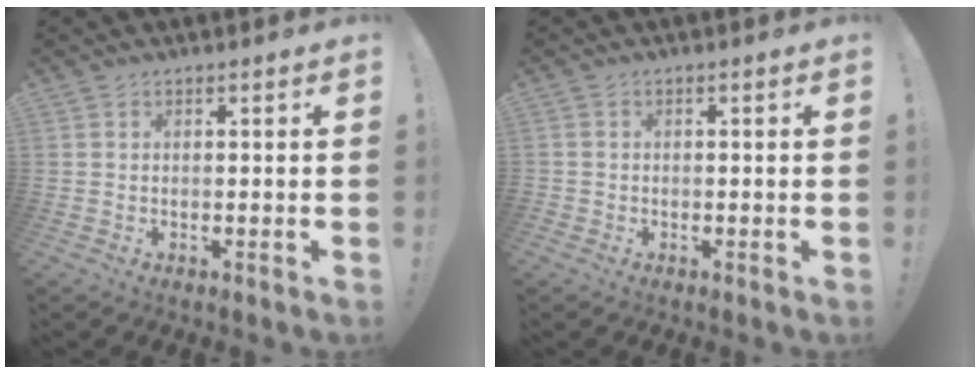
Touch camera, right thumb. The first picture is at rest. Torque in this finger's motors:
{"motor_torque": [-0.26, -0.15, 0.83, -0.08, 0.17]}